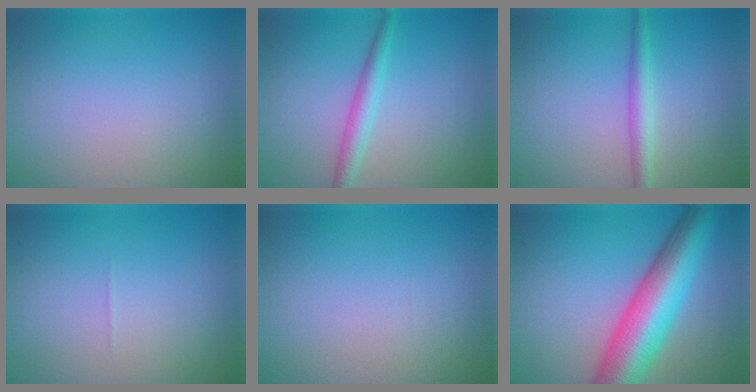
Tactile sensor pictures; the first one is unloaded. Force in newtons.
{"total": 2.2, "press": 2.2, "slide": 0.0}
{"total": 2.1, "press": 2.1, "slide": 0.0}
{"total": 0.0}
{"total": 0.0}
{"total": 10.5, "press": 10.5, "slide": 0.3}